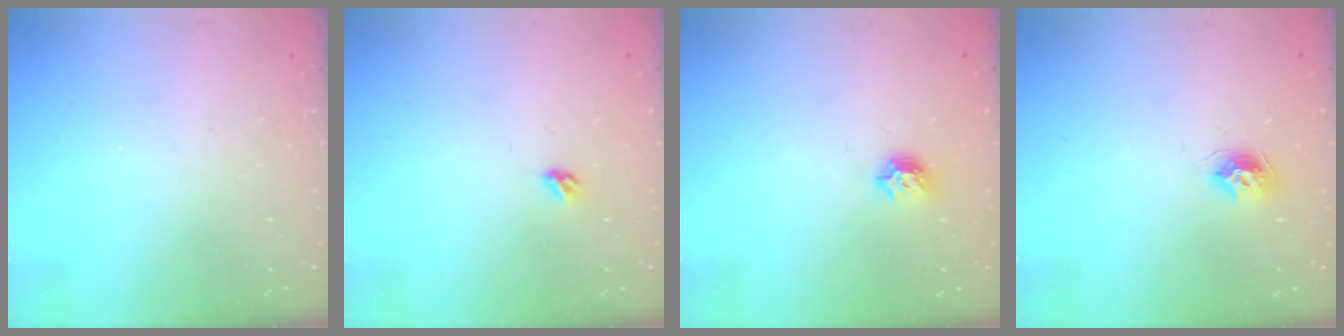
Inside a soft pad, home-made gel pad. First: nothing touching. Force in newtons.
{"total": 3.5, "press": 3.4, "slide": 0.7}
{"total": 6.0, "press": 5.9, "slide": 0.8}
{"total": 8.4, "press": 8.3, "slide": 0.7}